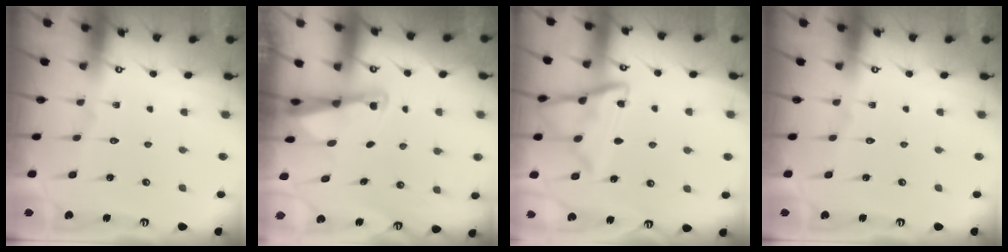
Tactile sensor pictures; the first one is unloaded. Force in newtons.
{"total": 2.6, "press": 2.6, "slide": 0.3}
{"total": 12.7, "press": 12.6, "slide": 0.8}
{"total": 0.0}